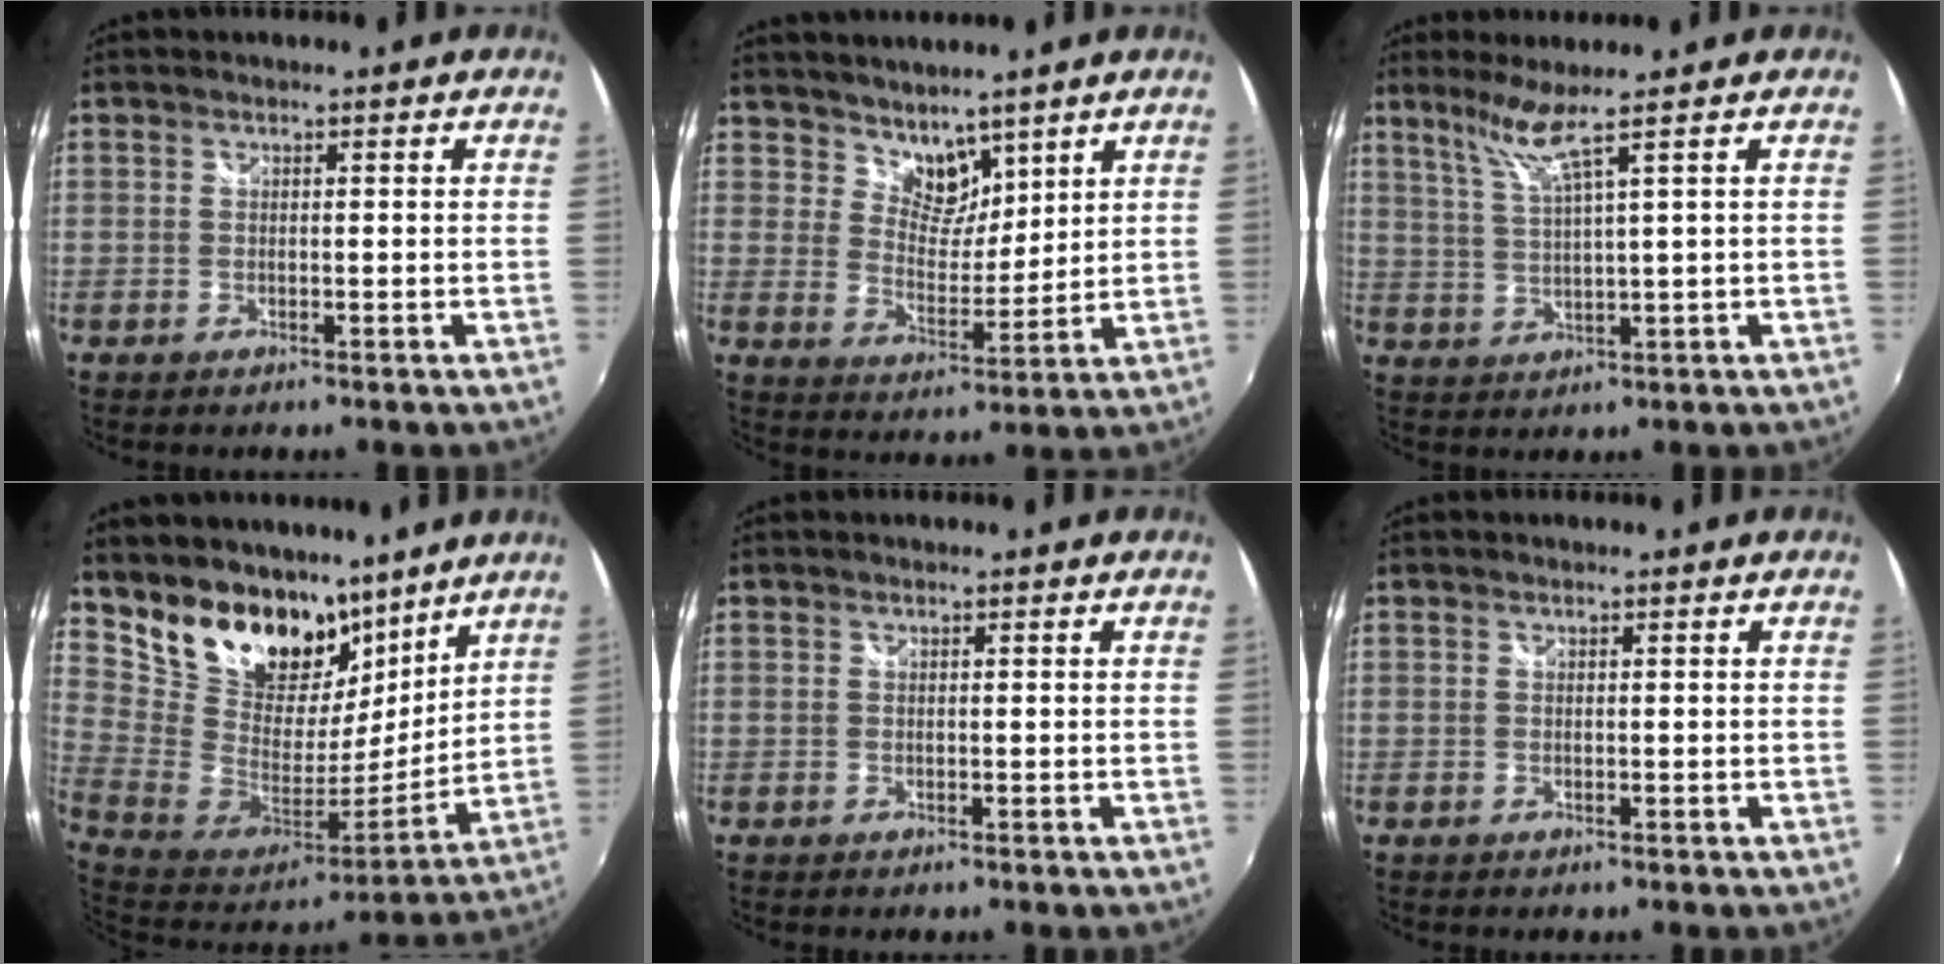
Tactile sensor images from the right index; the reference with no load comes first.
{"total": 6.7, "force": [5.3, 3.5, 1.9], "torque": [-0.019, -0.001, 0.098]}
{"total": 4.9, "force": [3.5, -1.5, 3.1], "torque": [-0.061, -0.005, 0.076]}
{"total": 21.1, "force": [14.9, 12.1, 8.6], "torque": [-0.206, 0.003, 0.274]}
{"total": 0.0}
{"total": 0.0}